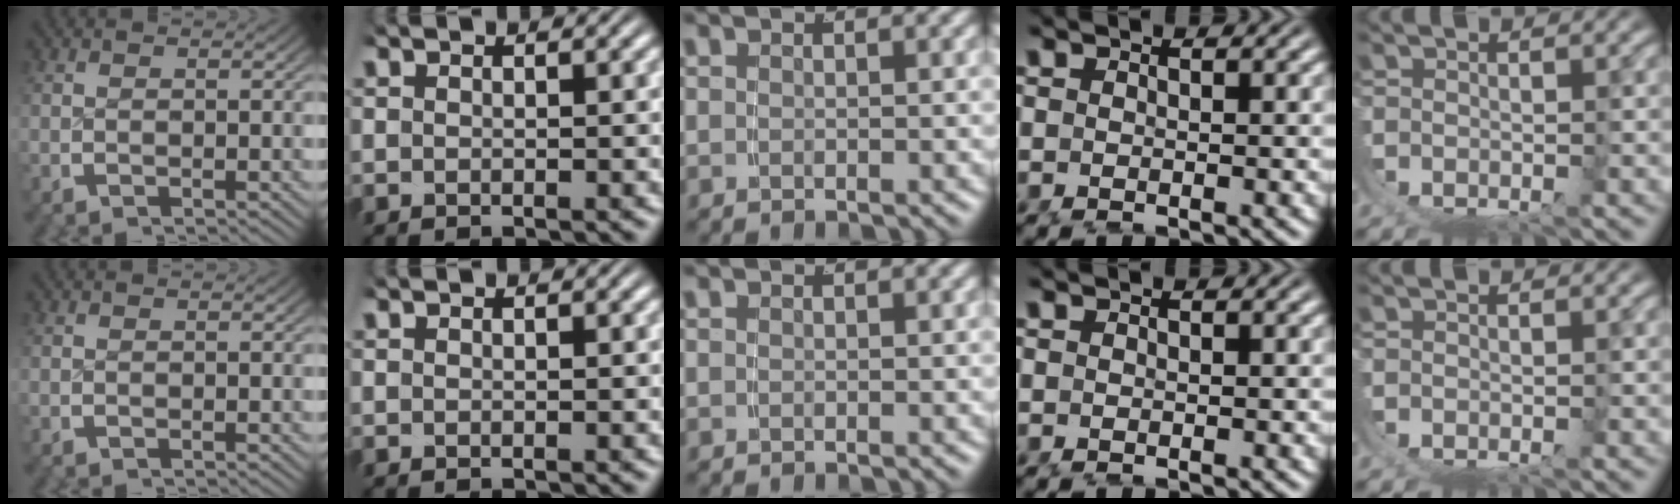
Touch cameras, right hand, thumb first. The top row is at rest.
{}